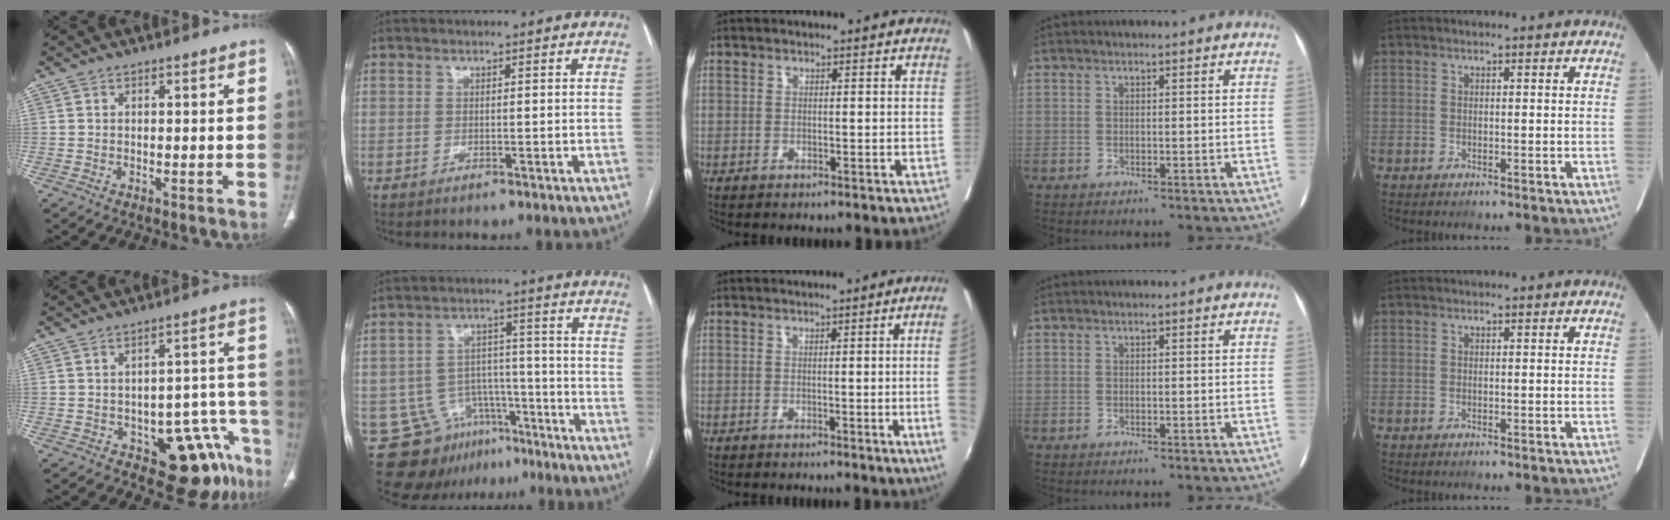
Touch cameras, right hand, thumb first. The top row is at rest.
{"thumb": {"total": 12.1, "force": [-7.1, 5.9, 7.8], "torque": [-0.043, 0.061, -0.089]}, "index": {"total": 12.0, "force": [-7.8, 8.5, 3.5], "torque": [-0.054, 0.050, -0.112]}, "middle": {"total": 6.9, "force": [-1.1, -2.0, 6.6], "torque": [-0.063, -0.014, -0.018]}}